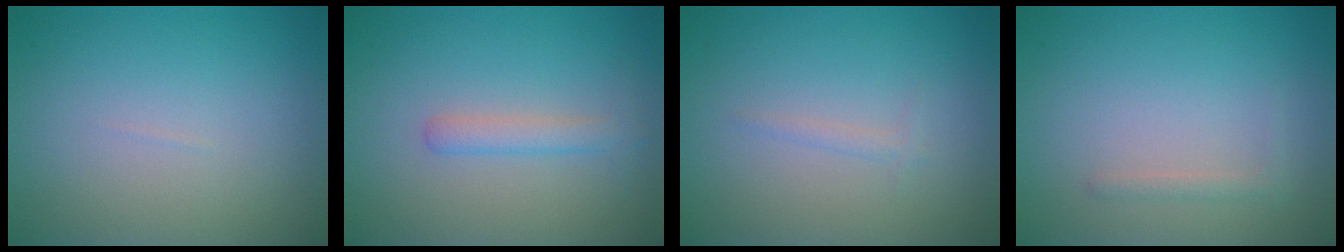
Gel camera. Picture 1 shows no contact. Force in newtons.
{"total": 1.8, "press": 1.8, "slide": 0.1}
{"total": 1.0, "press": 1.0, "slide": 0.1}
{"total": 0.8, "press": 0.8, "slide": 0.0}